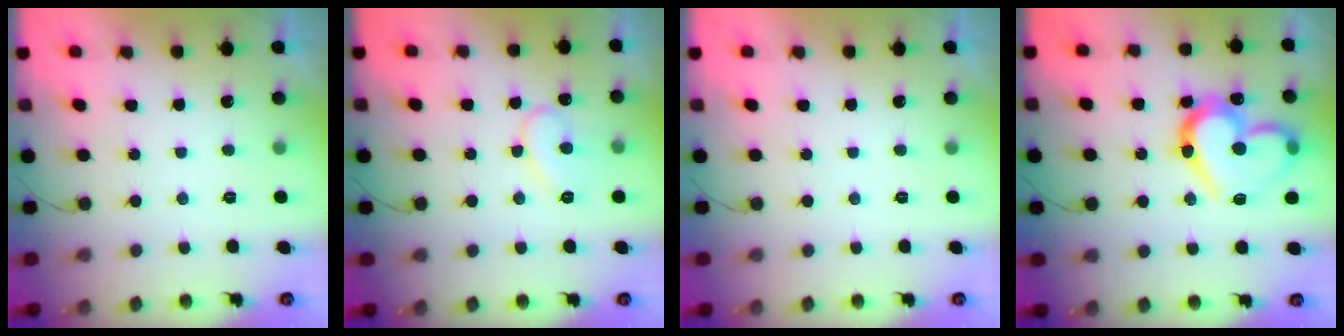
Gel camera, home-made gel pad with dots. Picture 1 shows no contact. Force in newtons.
{"total": 9.4, "press": 9.3, "slide": 0.8}
{"total": 0.0}
{"total": 20.6, "press": 20.5, "slide": 2.3}